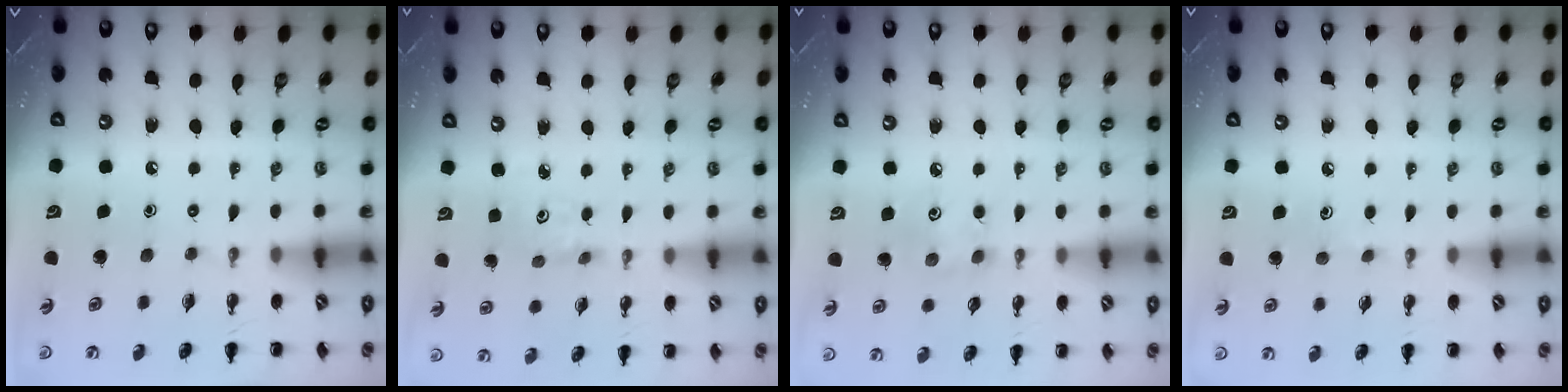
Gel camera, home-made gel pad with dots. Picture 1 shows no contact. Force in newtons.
{"total": 2.4, "press": 2.3, "slide": 0.8}
{"total": 5.2, "press": 5.1, "slide": 1.1}
{"total": 3.7, "press": 3.5, "slide": 1.2}